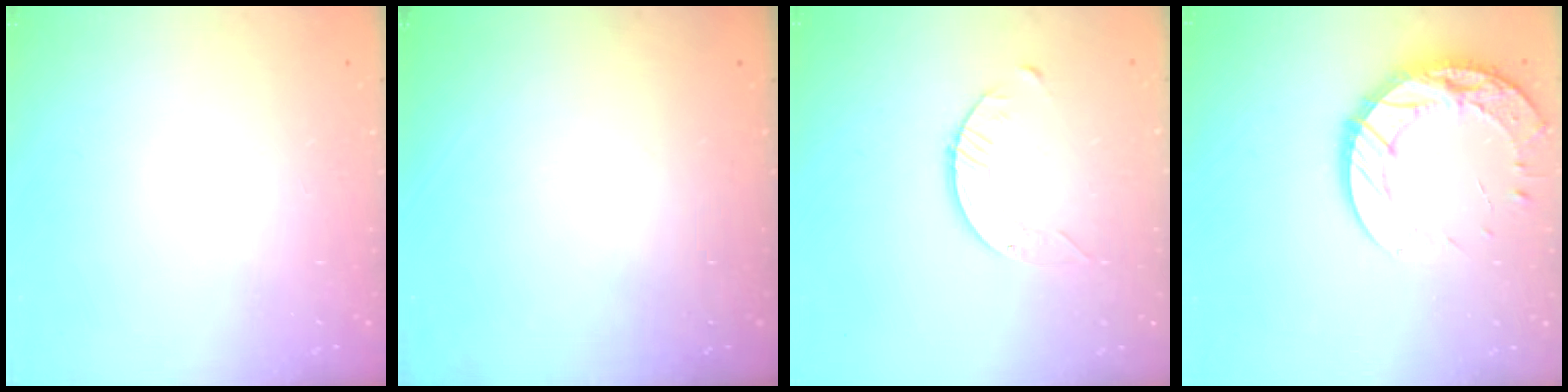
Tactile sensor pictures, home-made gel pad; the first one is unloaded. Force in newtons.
{"total": 0.0}
{"total": 3.4, "press": 3.3, "slide": 0.4}
{"total": 16.1, "press": 16.0, "slide": 1.2}